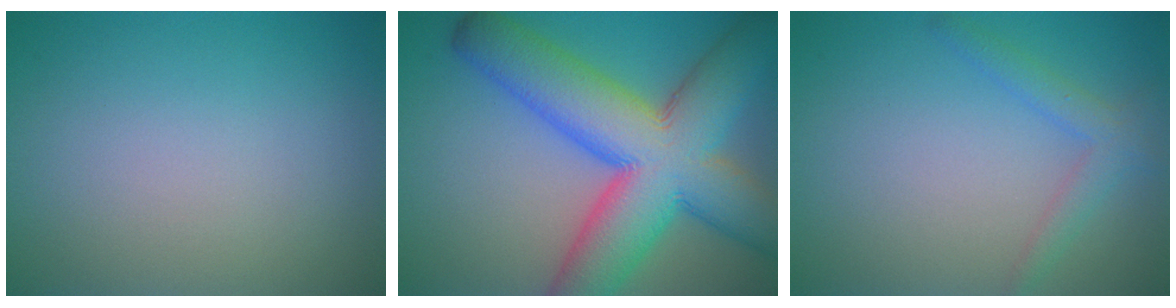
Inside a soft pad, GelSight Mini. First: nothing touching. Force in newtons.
{"total": 13.6, "press": 13.6, "slide": 0.6}
{"total": 2.2, "press": 2.2, "slide": 0.0}